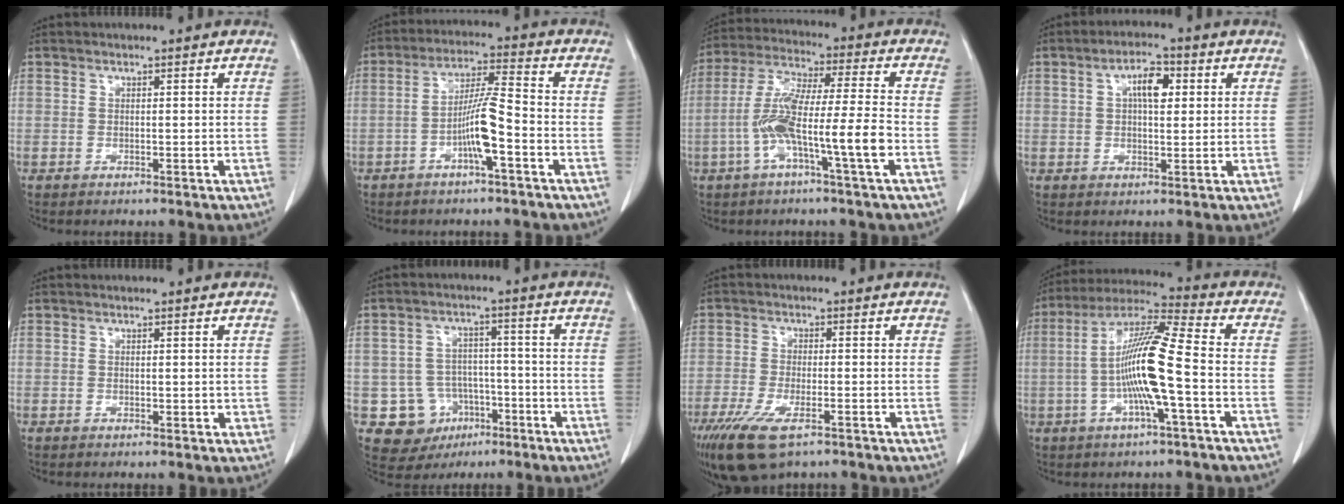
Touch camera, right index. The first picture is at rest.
{"total": 7.4, "force": [-2.6, 0.0, 6.9], "torque": [-0.132, 0.011, -0.046]}
{"total": 11.8, "force": [-3.8, 0.0, 11.2], "torque": [-0.224, 0.011, -0.073]}
{"total": 5.2, "force": [1.4, 2.0, 4.5], "torque": [-0.077, 0.011, 0.023]}
{"total": 0.7, "force": [0.4, 0.5, 0.3], "torque": [0.005, 0.001, 0.007]}
{"total": 8.6, "force": [-3.3, 7.7, 1.8], "torque": [-0.033, 0.015, -0.039]}
{"total": 9.4, "force": [-6.0, 2.6, 6.7], "torque": [-0.127, -0.023, -0.101]}
{"total": 12.8, "force": [-2.1, 0.1, 12.7], "torque": [-0.242, 0.010, -0.046]}